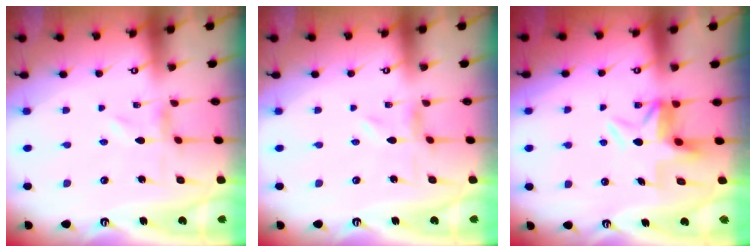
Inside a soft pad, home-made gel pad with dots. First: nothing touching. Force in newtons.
{"total": 0.0}
{"total": 5.3, "press": 5.1, "slide": 1.5}